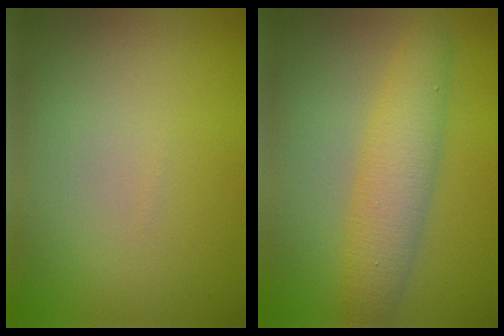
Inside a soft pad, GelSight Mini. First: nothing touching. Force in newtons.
{"total": 4.3, "press": 4.3, "slide": 0.1}